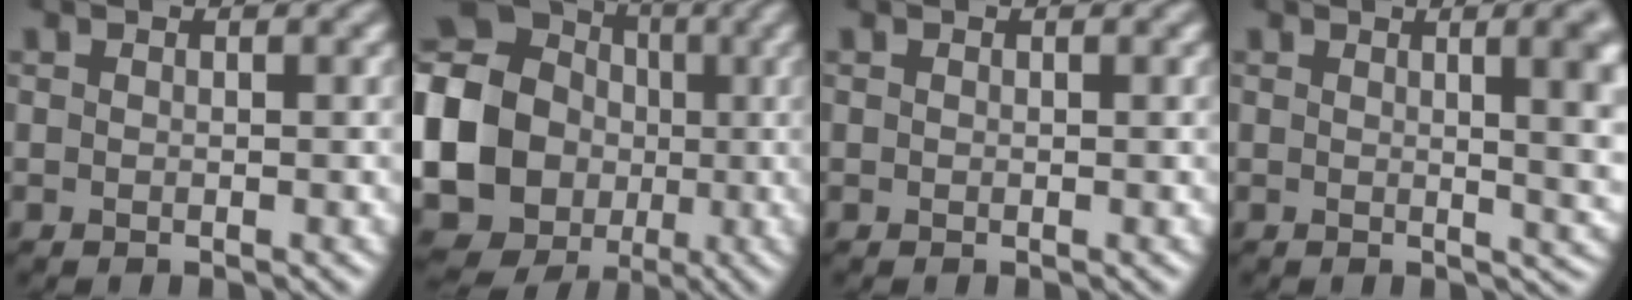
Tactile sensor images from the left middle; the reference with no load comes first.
{"total": 23.3, "force": [-1.2, 21.9, 7.7], "torque": [-0.195, 0.002, -0.066]}
{"total": 0.0}
{"total": 8.1, "force": [1.6, 3.4, 7.2], "torque": [-0.031, 0.011, 0.017]}